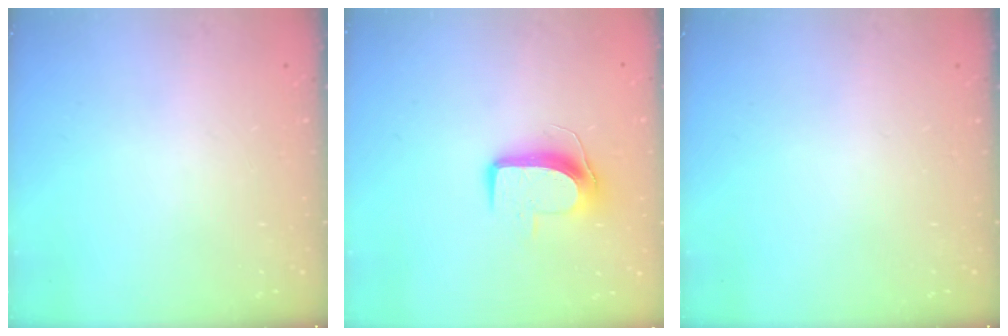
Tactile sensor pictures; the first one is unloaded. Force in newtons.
{"total": 9.1, "press": 9.1, "slide": 0.1}
{"total": 0.0}